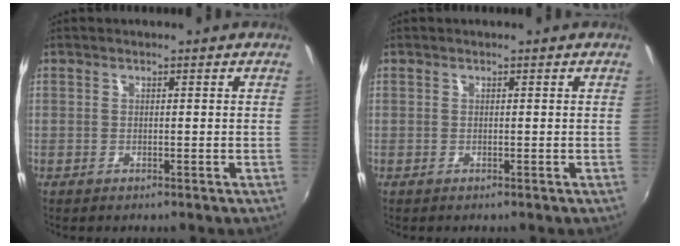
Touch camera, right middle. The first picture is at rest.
{"total": 0.0}